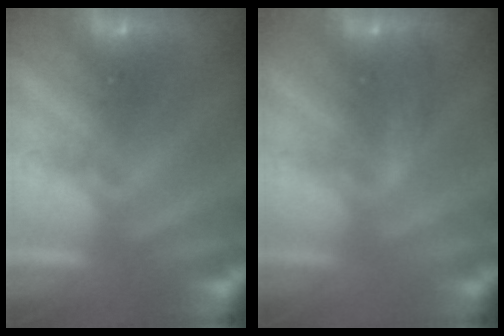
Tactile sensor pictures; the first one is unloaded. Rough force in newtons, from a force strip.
{"total": 2.7}